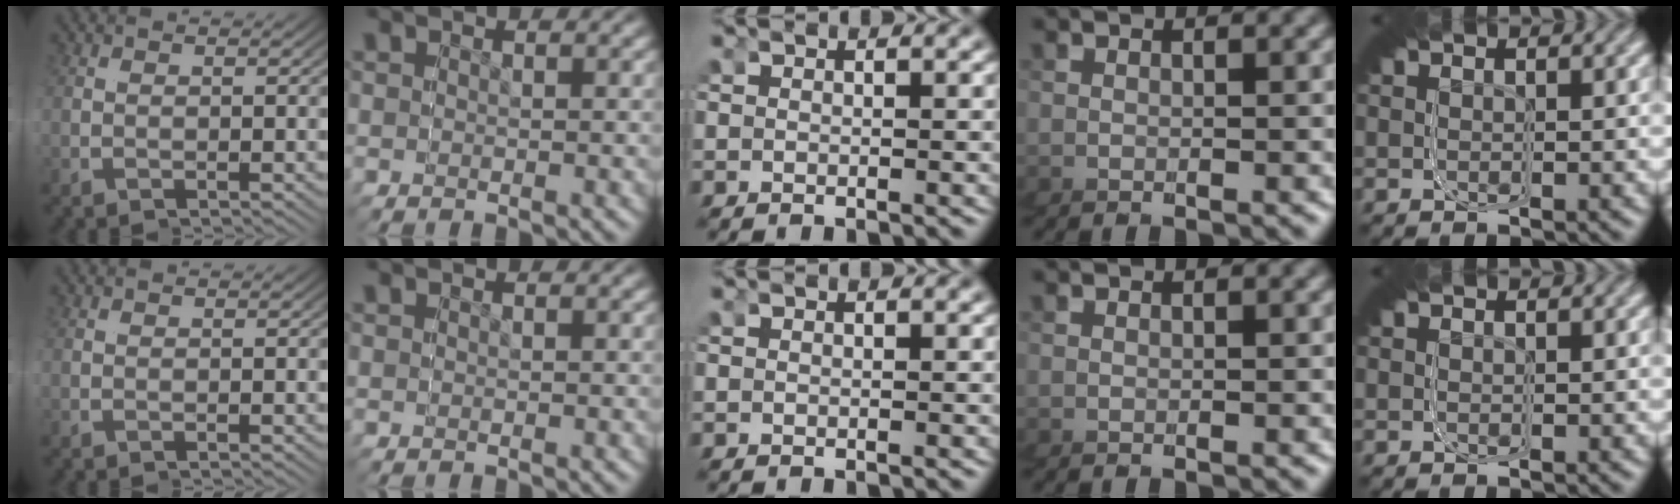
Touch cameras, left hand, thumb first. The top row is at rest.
{}